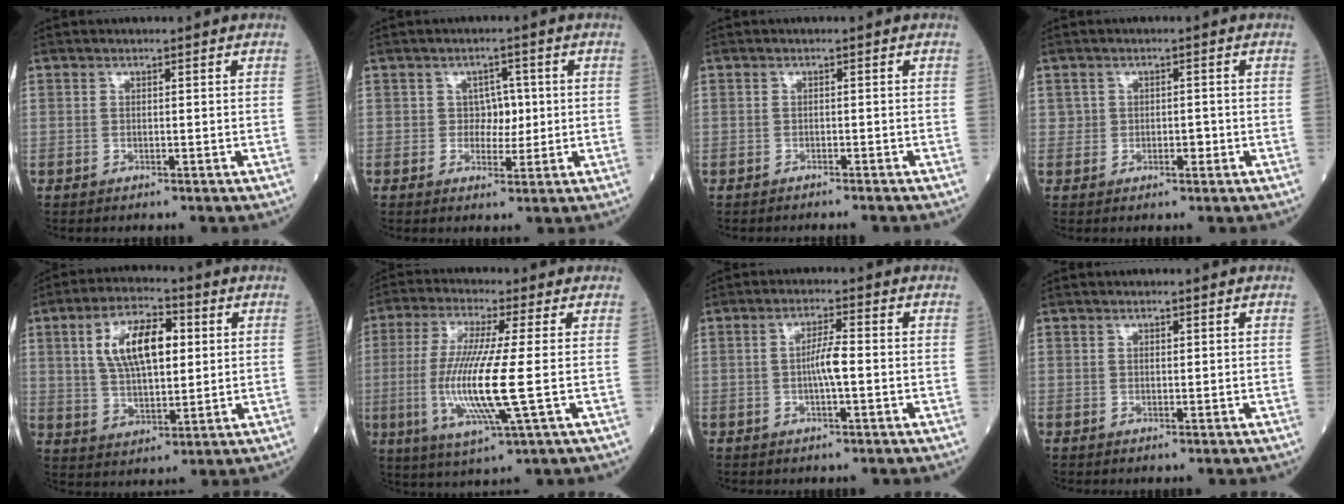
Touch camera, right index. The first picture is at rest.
{"total": 3.2, "force": [0.3, 2.5, 2.0], "torque": [-0.017, 0.004, 0.003]}
{"total": 2.1, "force": [-2.1, -0.1, 0.6], "torque": [-0.008, -0.002, -0.026]}
{"total": 1.7, "force": [-0.2, 1.4, 1.1], "torque": [-0.013, 0.005, 0.000]}
{"total": 11.4, "force": [3.1, 4.8, 9.9], "torque": [-0.189, 0.016, 0.057]}
{"total": 12.8, "force": [-1.6, 0.2, 12.7], "torque": [-0.270, -0.019, -0.036]}
{"total": 3.8, "force": [-0.4, 0.3, 3.8], "torque": [-0.072, 0.002, -0.008]}
{"total": 0.6, "force": [0.3, 0.4, 0.3], "torque": [-0.005, -0.002, 0.005]}